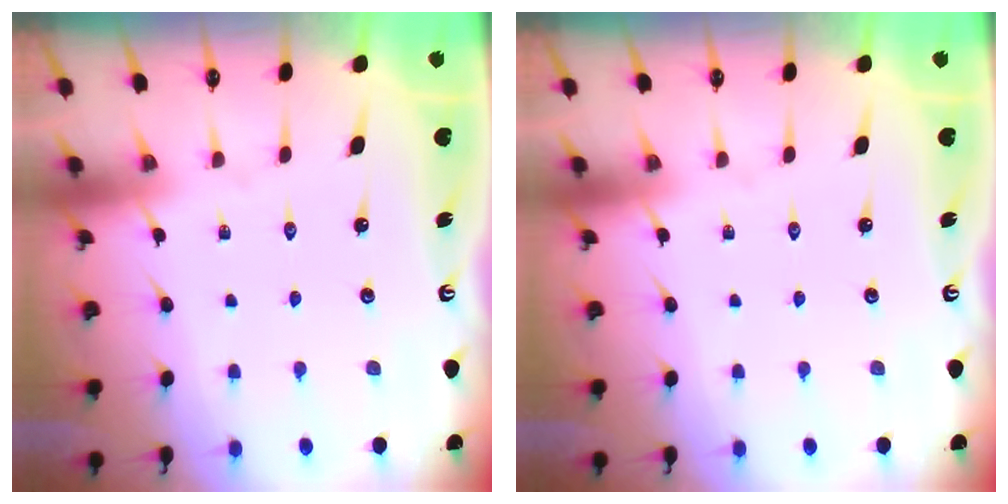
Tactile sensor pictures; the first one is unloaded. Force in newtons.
{"total": 0.0}